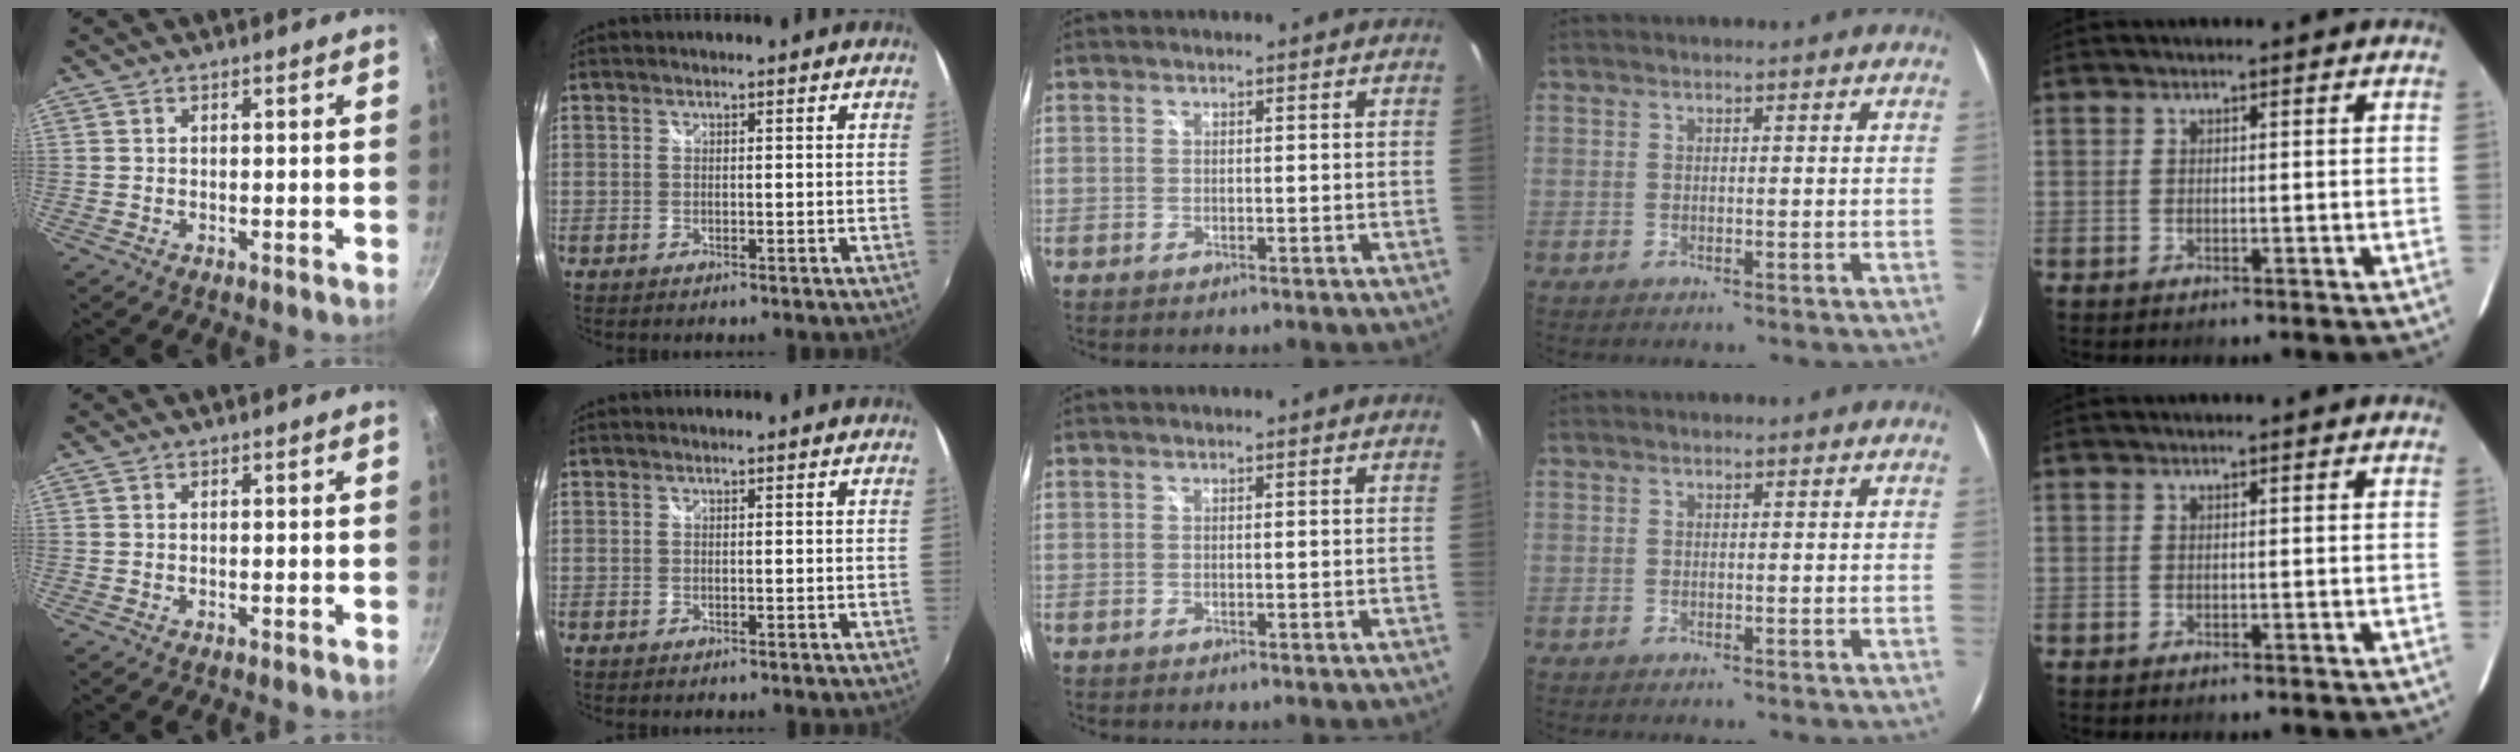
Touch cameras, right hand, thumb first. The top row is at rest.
{}